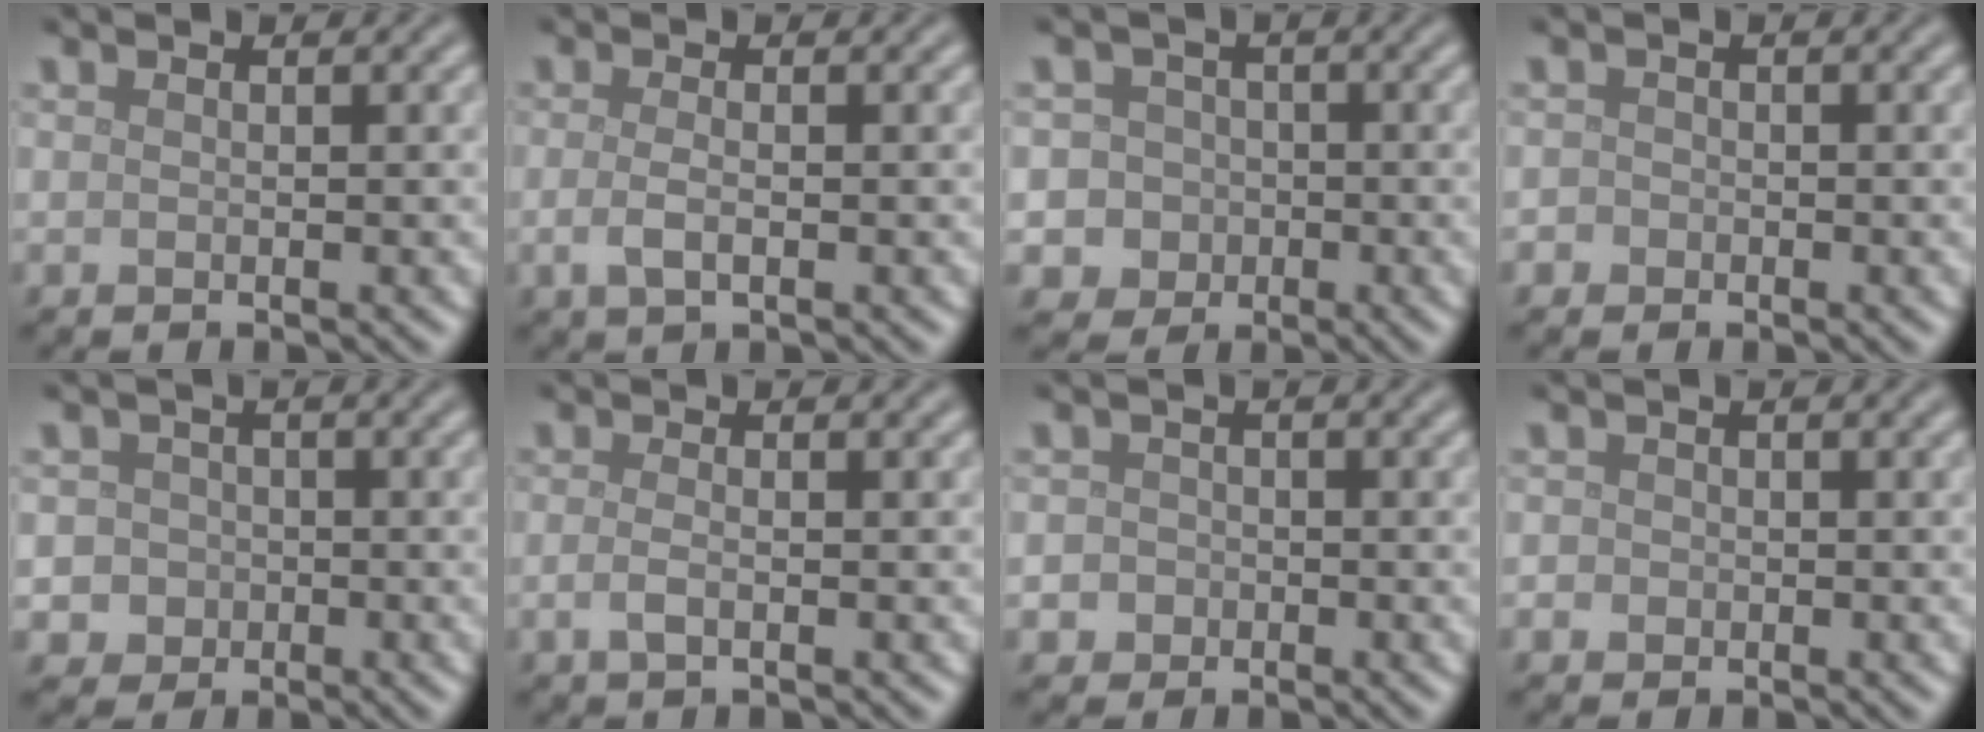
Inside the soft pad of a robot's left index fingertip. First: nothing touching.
{"total": 1.9, "force": [-0.4, 0.7, 1.8], "torque": [-0.040, -0.006, -0.010]}
{"total": 5.1, "force": [-0.9, 4.9, 1.0], "torque": [0.007, 0.015, -0.042]}
{"total": 1.0, "force": [-0.3, 1.0, 0.1], "torque": [0.006, -0.001, -0.010]}
{"total": 3.3, "force": [-0.5, 3.1, 0.7], "torque": [0.016, 0.010, -0.025]}
{"total": 1.5, "force": [-0.4, 0.6, 1.3], "torque": [-0.030, -0.004, -0.012]}
{"total": 2.5, "force": [-0.7, 2.4, 0.6], "torque": [0.009, 0.006, -0.030]}
{"total": 1.0, "force": [-0.1, 1.0, 0.2], "torque": [0.005, -0.004, -0.004]}